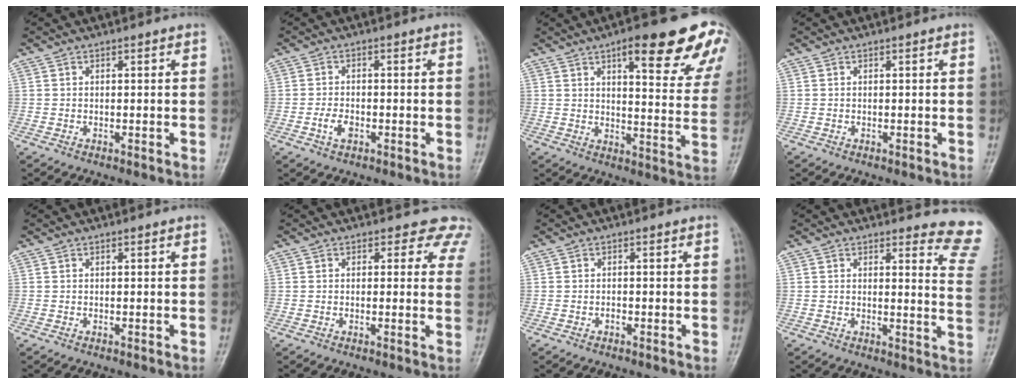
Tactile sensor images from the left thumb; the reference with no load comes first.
{"total": 2.9, "force": [-1.3, 1.8, 1.8], "torque": [-0.031, 0.009, -0.025]}
{"total": 19.9, "force": [11.5, 5.3, 15.4], "torque": [-0.158, -0.037, 0.139]}
{"total": 0.0}
{"total": 0.0}
{"total": 6.1, "force": [4.8, 3.7, 0.7], "torque": [0.045, -0.015, 0.024]}
{"total": 0.7, "force": [-0.4, 0.5, 0.1], "torque": [0.006, 0.004, -0.011]}
{"total": 10.1, "force": [9.9, 1.7, 1.1], "torque": [0.030, -0.117, 0.071]}